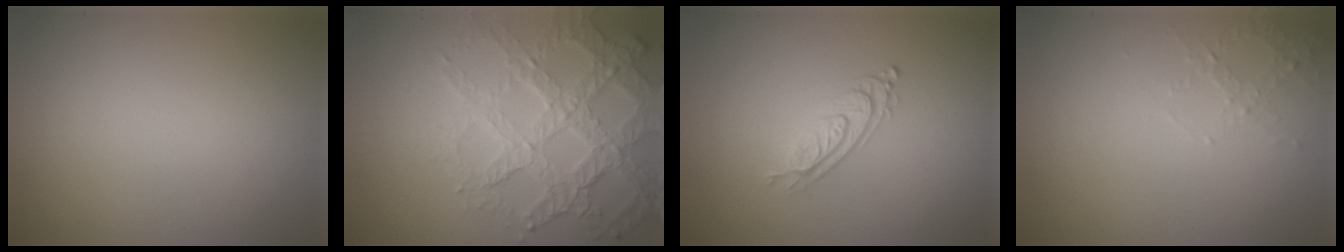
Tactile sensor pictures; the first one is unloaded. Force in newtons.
{"total": 7.4, "press": 5.2, "slide": 5.2}
{"total": 2.8, "press": 2.1, "slide": 1.9}
{"total": 1.3, "press": 1.3, "slide": 0.4}